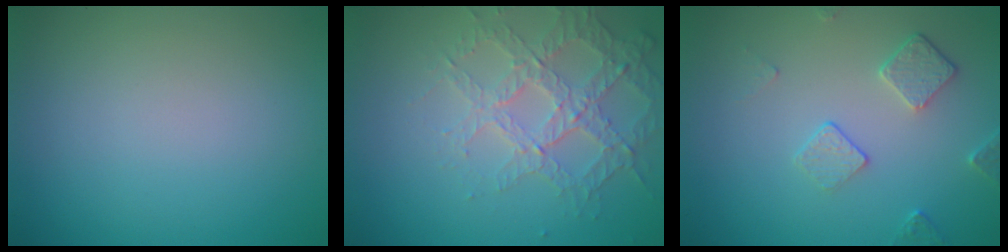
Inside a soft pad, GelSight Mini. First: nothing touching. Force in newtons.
{"total": 3.7, "press": 3.4, "slide": 1.5}
{"total": 2.3, "press": 1.6, "slide": 1.6}